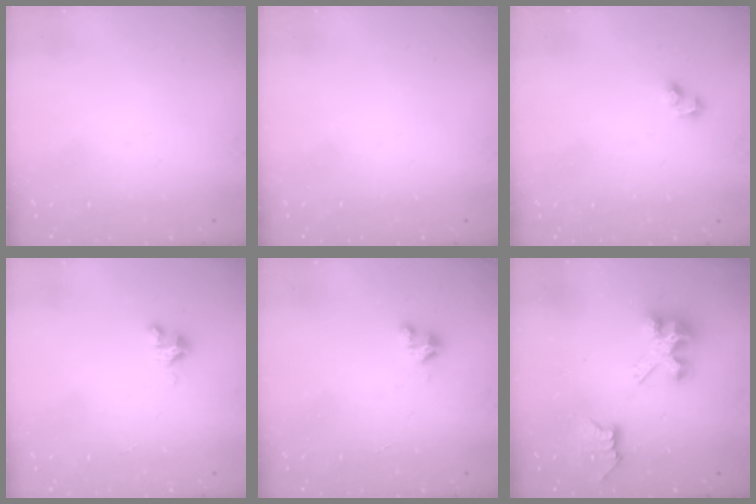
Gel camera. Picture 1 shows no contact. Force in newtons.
{"total": 0.0}
{"total": 2.7, "press": 2.4, "slide": 1.1}
{"total": 2.8, "press": 2.8, "slide": 0.2}
{"total": 5.0, "press": 5.0, "slide": 0.4}
{"total": 7.6, "press": 7.6, "slide": 0.2}